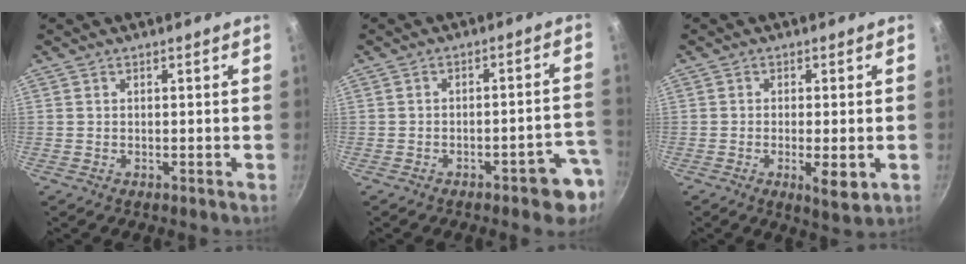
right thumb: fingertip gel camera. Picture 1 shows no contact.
{"total": 8.1, "force": [-4.1, 3.3, 6.1], "torque": [-0.028, 0.043, -0.040]}
{"total": 5.4, "force": [-1.5, 1.5, 5.0], "torque": [-0.085, -0.005, -0.020]}